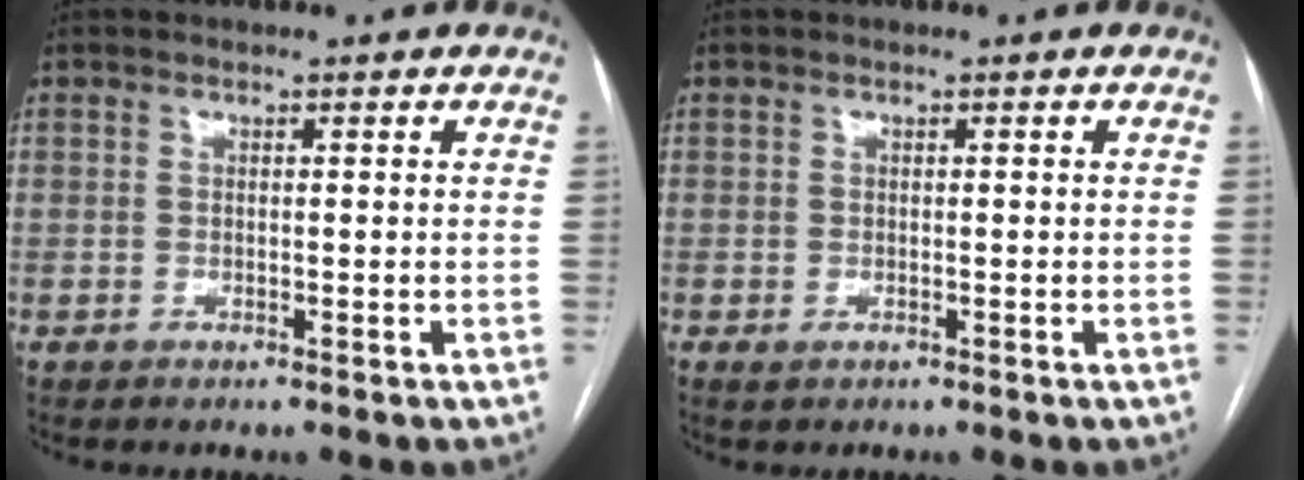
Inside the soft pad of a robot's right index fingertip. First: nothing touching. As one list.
[{"total": 0.7, "force": [-0.3, 0.5, 0.4], "torque": [-0.008, 0.000, -0.002]}]